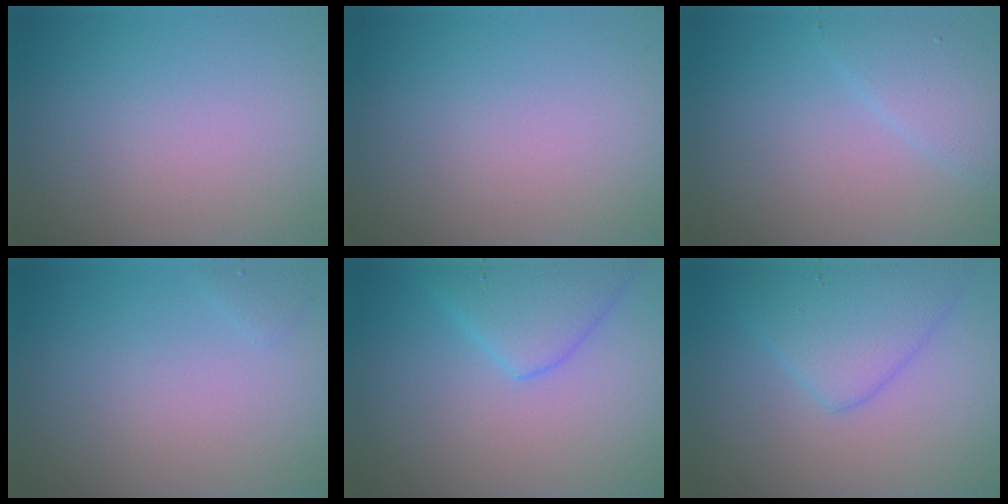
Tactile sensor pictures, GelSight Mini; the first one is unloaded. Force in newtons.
{"total": 0.0}
{"total": 2.6, "press": 2.6, "slide": 0.1}
{"total": 0.6, "press": 0.6, "slide": 0.1}
{"total": 4.4, "press": 4.4, "slide": 0.2}
{"total": 4.6, "press": 4.6, "slide": 0.2}